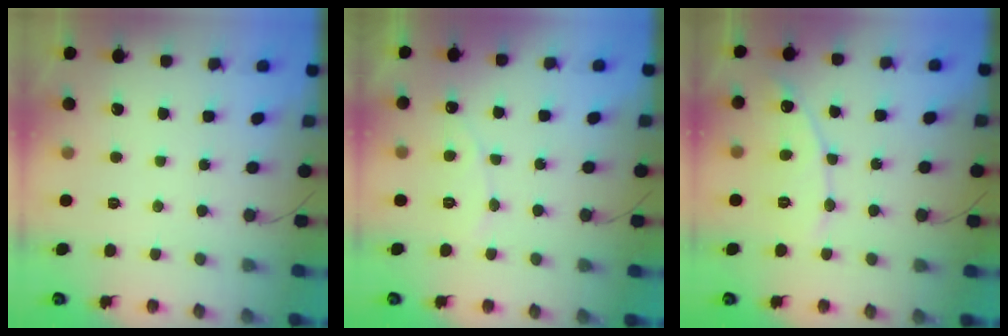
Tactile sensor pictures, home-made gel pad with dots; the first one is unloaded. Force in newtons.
{"total": 6.4, "press": 6.4, "slide": 0.2}
{"total": 8.7, "press": 8.7, "slide": 0.9}